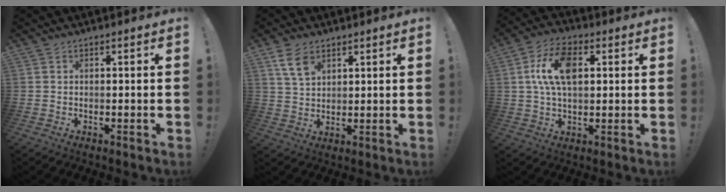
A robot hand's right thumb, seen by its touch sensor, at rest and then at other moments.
{"total": 7.4, "force": [4.2, 4.4, 4.2], "torque": [-0.072, -0.012, 0.082]}
{"total": 12.8, "force": [2.6, 7.3, 10.1], "torque": [-0.181, 0.008, 0.049]}